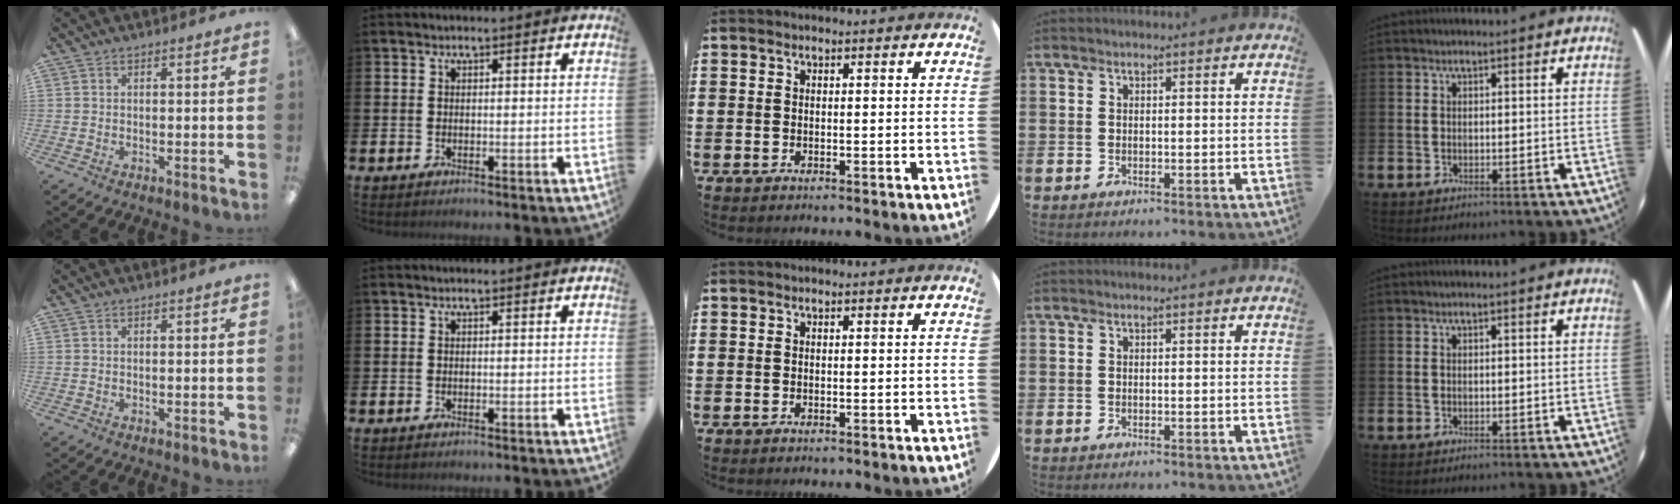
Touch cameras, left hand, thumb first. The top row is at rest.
{}